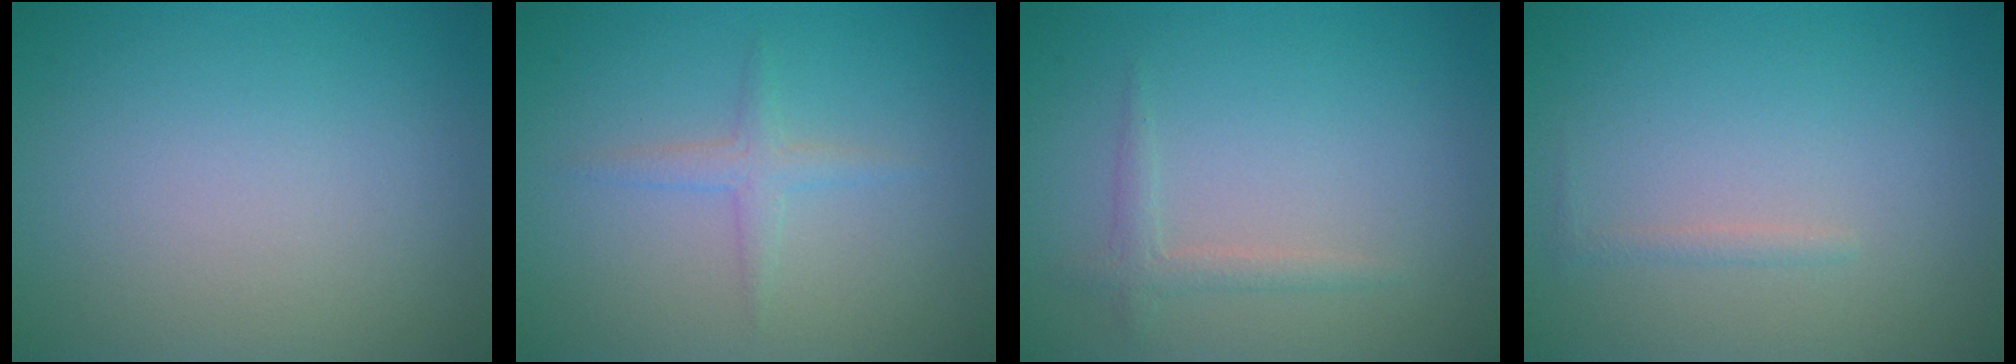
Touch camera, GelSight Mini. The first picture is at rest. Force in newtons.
{"total": 1.5, "press": 1.5, "slide": 0.0}
{"total": 1.3, "press": 1.3, "slide": 0.0}
{"total": 0.7, "press": 0.7, "slide": 0.0}